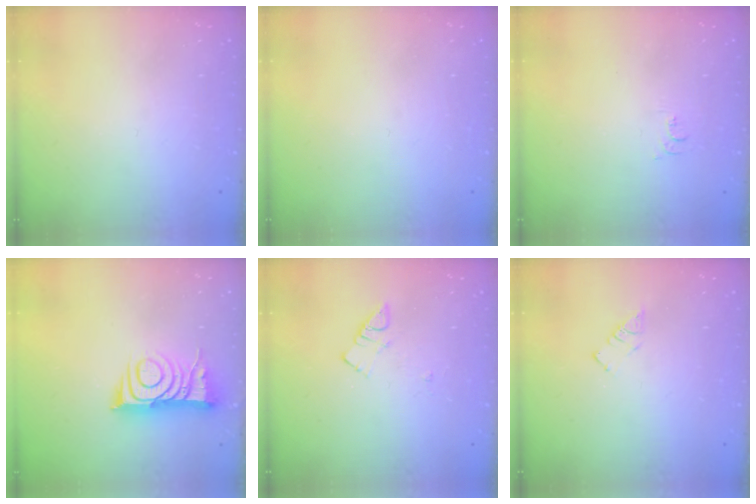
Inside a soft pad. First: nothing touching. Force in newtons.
{"total": 0.0}
{"total": 5.7, "press": 5.7, "slide": 0.5}
{"total": 9.4, "press": 9.4, "slide": 0.6}
{"total": 5.2, "press": 5.1, "slide": 0.8}
{"total": 3.0, "press": 3.0, "slide": 0.4}